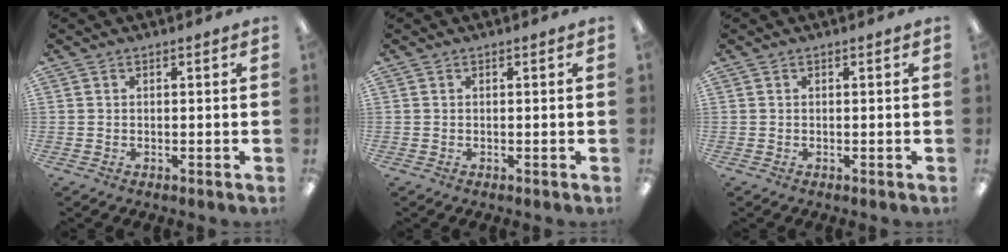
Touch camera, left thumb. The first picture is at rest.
{"total": 0.0}
{"total": 0.0}